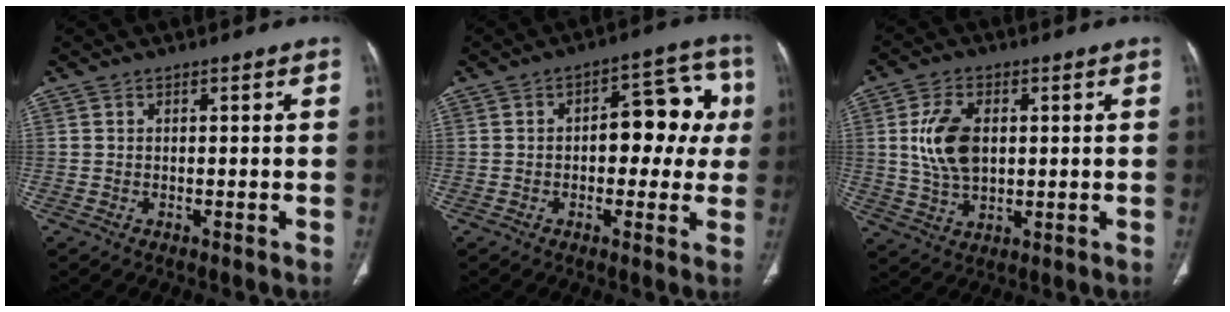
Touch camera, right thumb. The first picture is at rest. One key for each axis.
{"total": 11.9, "fx": 0.8, "fy": 6.8, "fz": 9.8, "tx": -0.070, "ty": 0.036, "tz": 0.003}
{"total": 9.9, "fx": 1.5, "fy": 6.1, "fz": 7.7, "tx": -0.144, "ty": -0.004, "tz": 0.036}